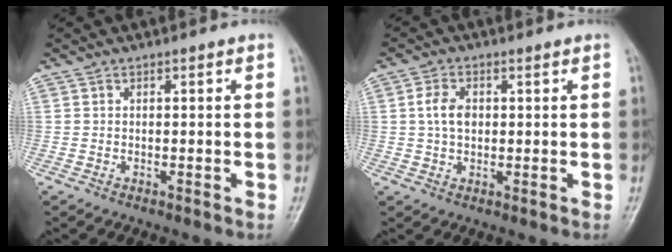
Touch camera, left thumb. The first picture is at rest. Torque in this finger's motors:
{"motor_torque": [0.54, 1.34, 0.49, 0.51, 0.25]}